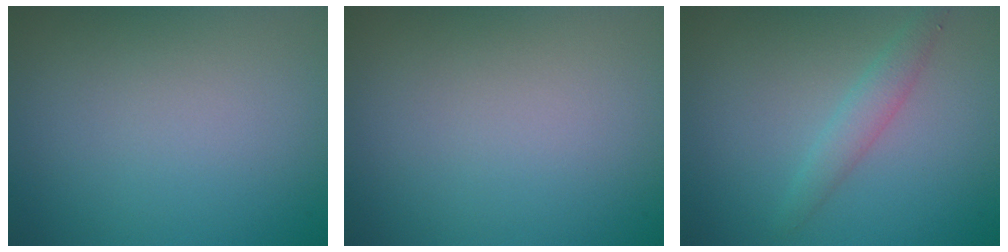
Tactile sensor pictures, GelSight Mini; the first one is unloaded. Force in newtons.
{"total": 0.0}
{"total": 1.9, "press": 1.9, "slide": 0.1}